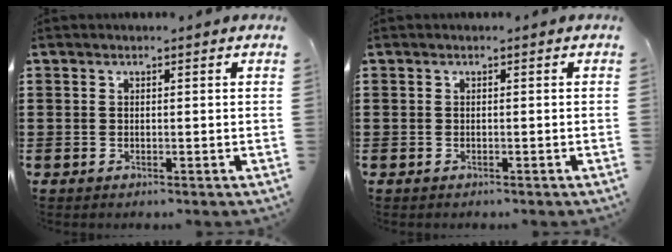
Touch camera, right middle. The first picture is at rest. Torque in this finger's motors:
{"motor_torque": [-0.19, 0.18, 0.02, -0.01]}